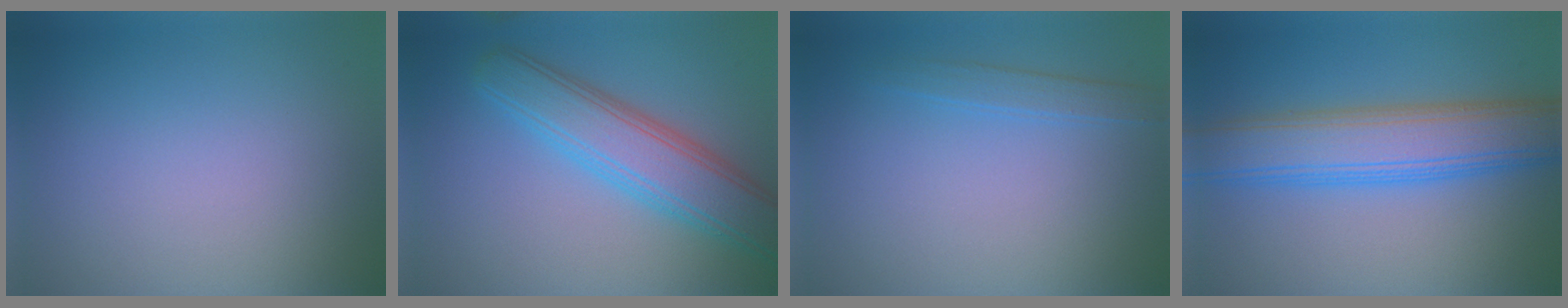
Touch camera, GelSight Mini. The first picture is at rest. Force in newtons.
{"total": 6.4, "press": 6.4, "slide": 0.1}
{"total": 1.5, "press": 1.5, "slide": 0.0}
{"total": 7.7, "press": 7.7, "slide": 0.3}